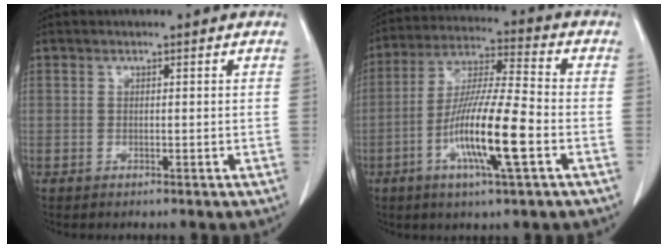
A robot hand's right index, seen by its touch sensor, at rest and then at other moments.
{"total": 13.8, "force": [-4.5, 0.6, 13.1], "torque": [-0.250, -0.011, -0.085]}